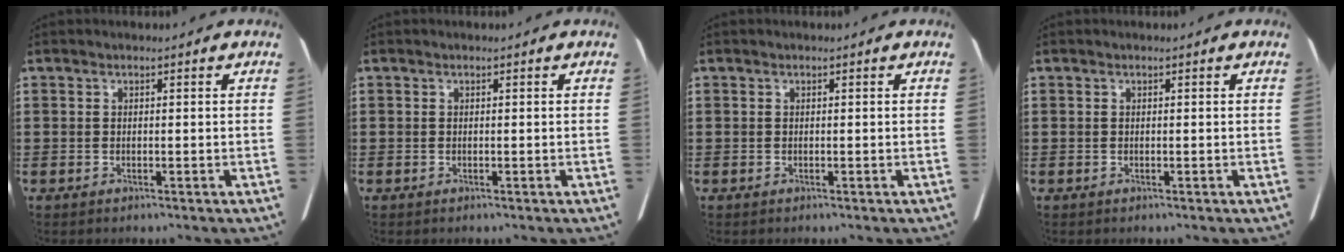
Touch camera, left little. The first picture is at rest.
{"total": 0.0}
{"total": 0.0}
{"total": 0.0}